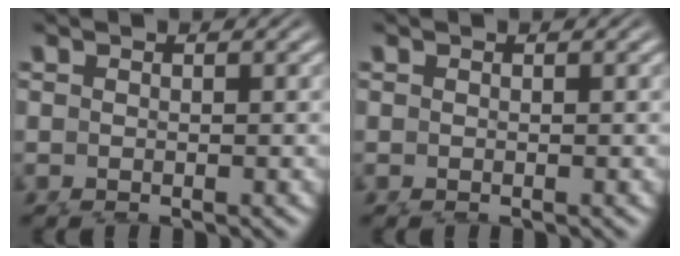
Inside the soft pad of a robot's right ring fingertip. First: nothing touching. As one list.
[{"total": 0.0}]